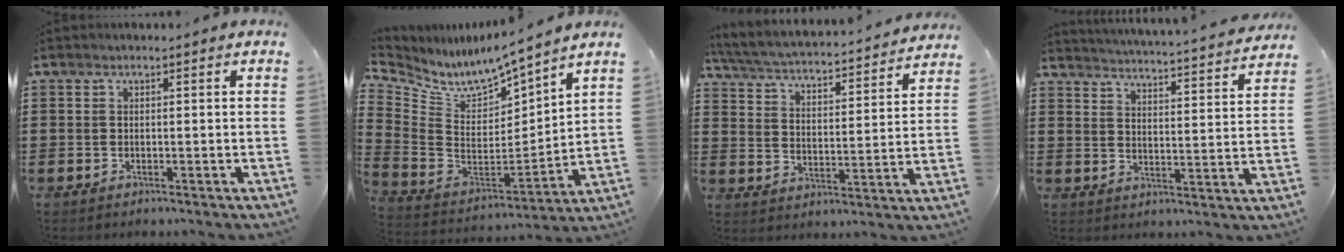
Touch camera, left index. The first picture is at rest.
{"total": 6.6, "force": [6.2, 1.4, 1.9], "torque": [-0.077, -0.055, 0.103]}
{"total": 3.7, "force": [3.5, -0.1, 1.1], "torque": [-0.044, -0.031, 0.049]}
{"total": 3.8, "force": [3.7, -0.7, 0.3], "torque": [-0.028, -0.038, 0.056]}